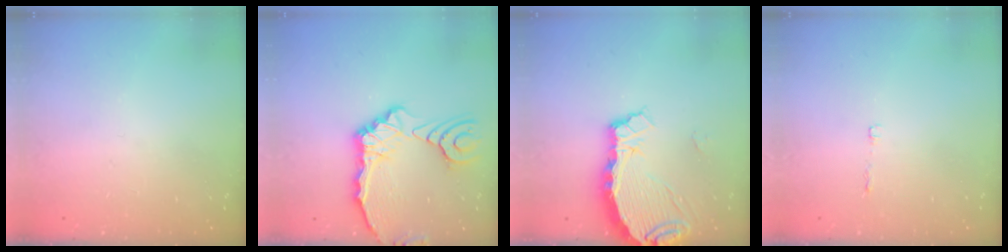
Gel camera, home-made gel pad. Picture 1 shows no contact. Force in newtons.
{"total": 12.5, "press": 12.4, "slide": 1.9}
{"total": 6.7, "press": 6.7, "slide": 0.8}
{"total": 2.5, "press": 2.4, "slide": 0.4}